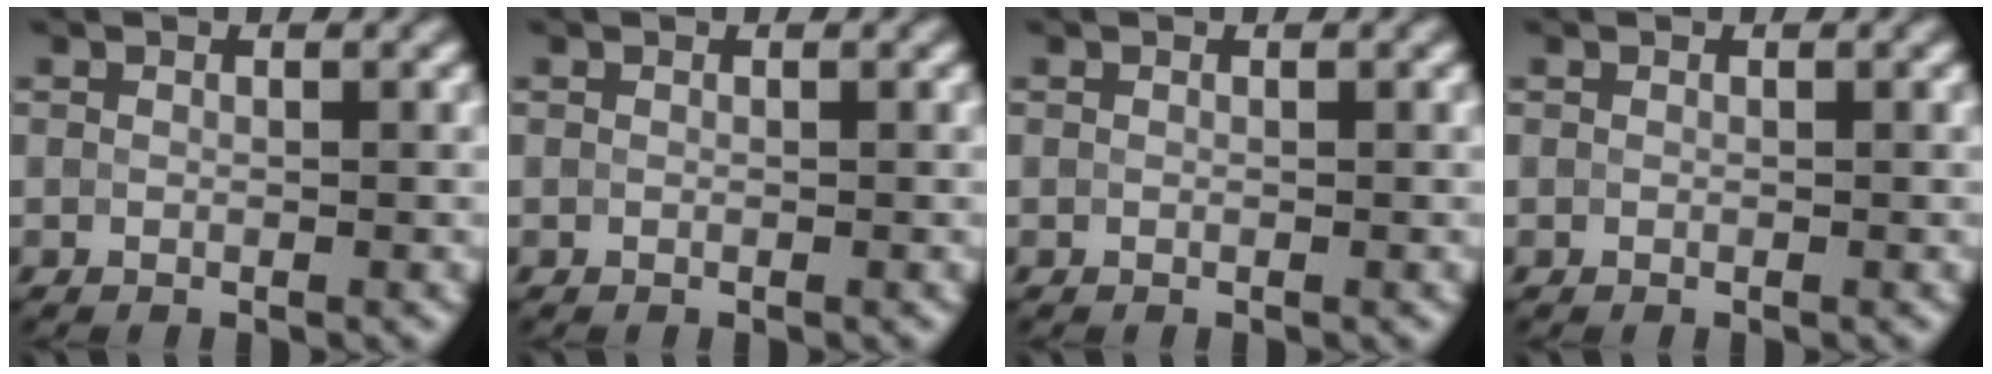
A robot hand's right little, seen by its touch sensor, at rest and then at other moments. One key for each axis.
{"total": 0.0}
{"total": 0.0}
{"total": 0.0}